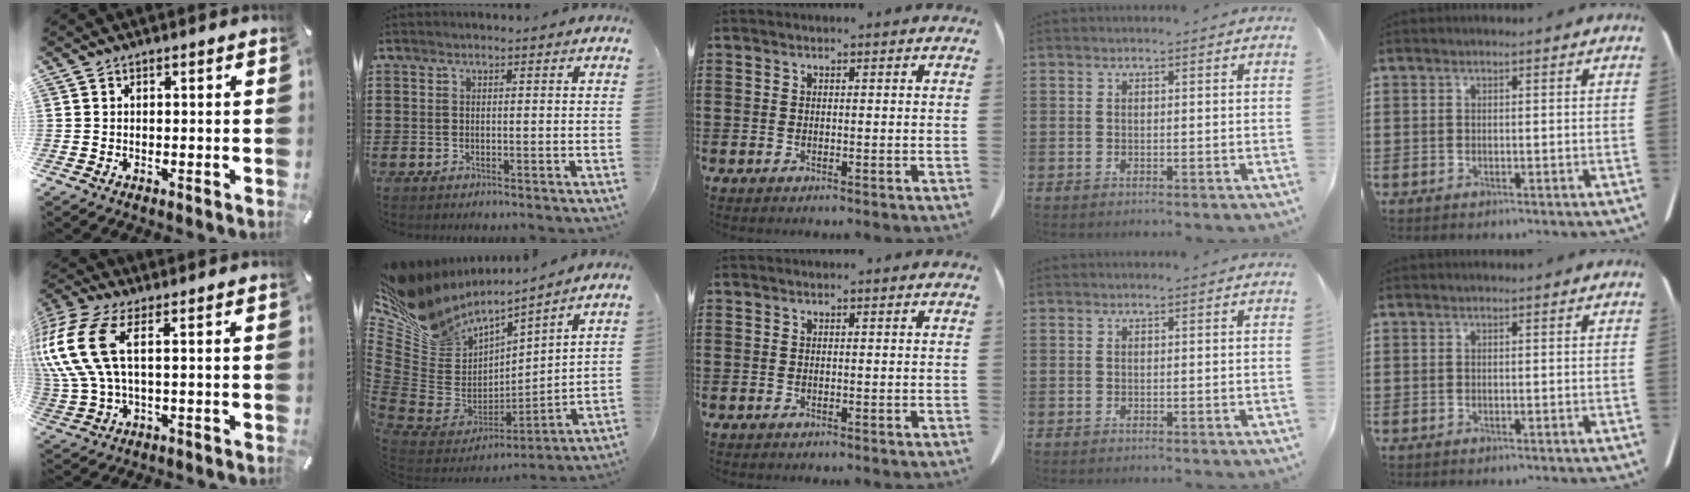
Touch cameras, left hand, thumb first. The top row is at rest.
{"thumb": {"total": 15.8, "force": [3.6, 8.0, 13.2], "torque": [-0.297, -0.007, 0.063]}, "index": {"total": 8.7, "force": [6.7, 5.3, 1.7], "torque": [-0.089, -0.061, 0.125]}}